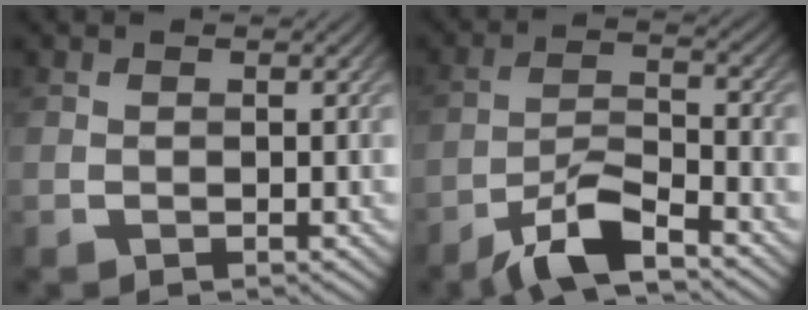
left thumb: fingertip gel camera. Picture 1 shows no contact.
{"total": 7.6, "force": [-5.4, 1.7, 5.0], "torque": [-0.096, 0.002, -0.109]}